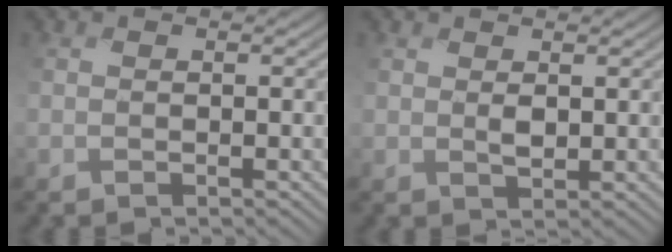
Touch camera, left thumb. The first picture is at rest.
{"total": 1.4, "force": [0.7, 0.7, 1.0], "torque": [-0.026, -0.004, 0.014]}